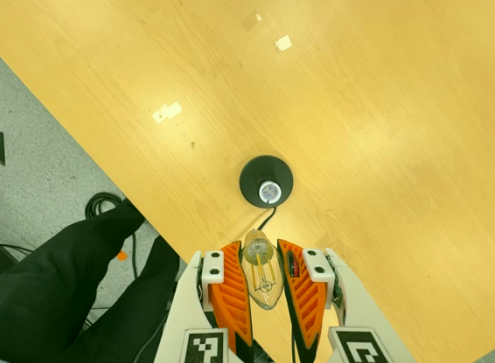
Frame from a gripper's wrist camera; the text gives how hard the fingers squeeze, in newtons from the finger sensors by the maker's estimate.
{"total": 24.3, "left": 27.0, "right": 21.7}